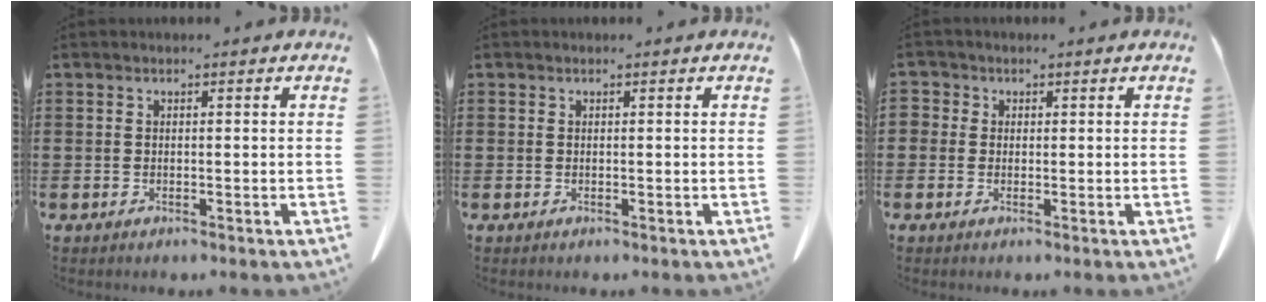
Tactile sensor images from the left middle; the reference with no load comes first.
{"total": 0.0}
{"total": 1.2, "force": [0.3, 1.2, 0.2], "torque": [-0.009, 0.006, 0.003]}